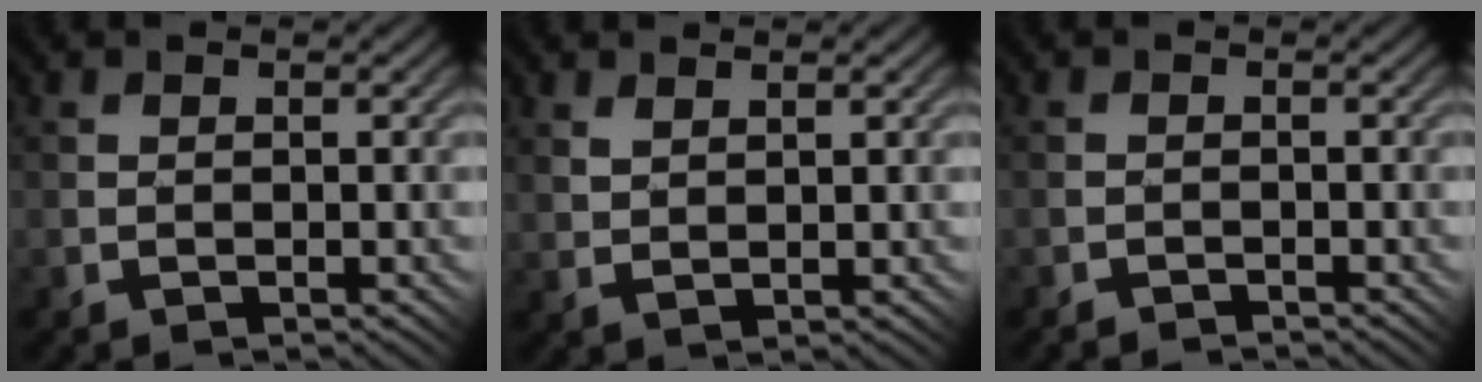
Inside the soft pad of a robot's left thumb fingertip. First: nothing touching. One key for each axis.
{"total": 1.6, "fx": 1.4, "fy": 0.1, "fz": 0.9, "tx": -0.024, "ty": 0.001, "tz": 0.029}
{"total": 1.1, "fx": -1.0, "fy": -0.3, "fz": -0.4, "tx": 0.009, "ty": 0.006, "tz": -0.023}